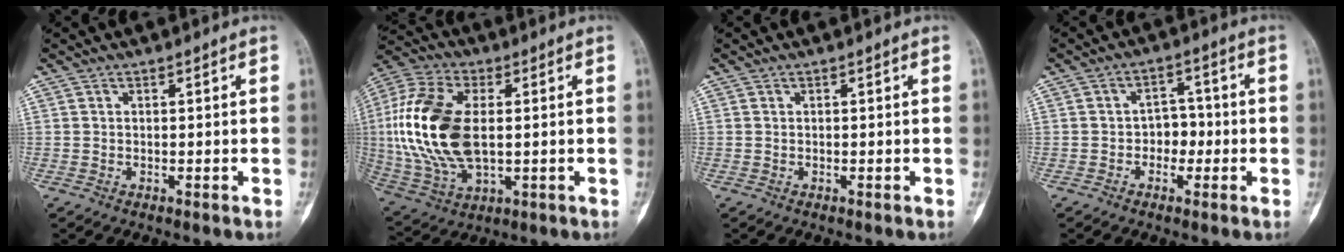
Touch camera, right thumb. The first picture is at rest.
{"total": 20.3, "force": [0.9, 11.3, 16.9], "torque": [-0.366, -0.002, 0.022]}
{"total": 0.0}
{"total": 4.5, "force": [-1.2, 3.5, 2.5], "torque": [-0.003, 0.021, -0.028]}